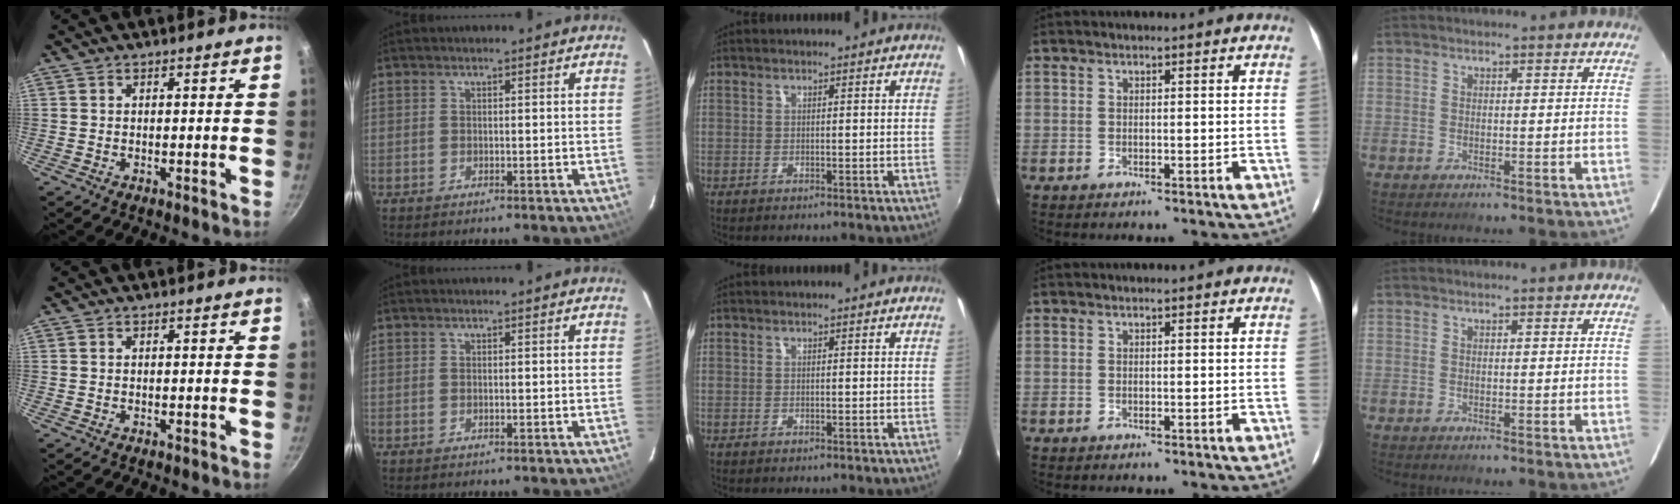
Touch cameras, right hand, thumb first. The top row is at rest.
{}